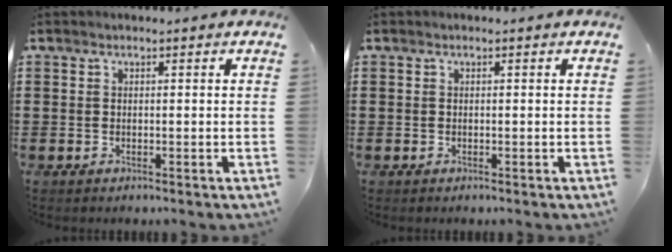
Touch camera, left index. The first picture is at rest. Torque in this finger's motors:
{"motor_torque": [0.00, 0.00, 0.00, 0.00]}